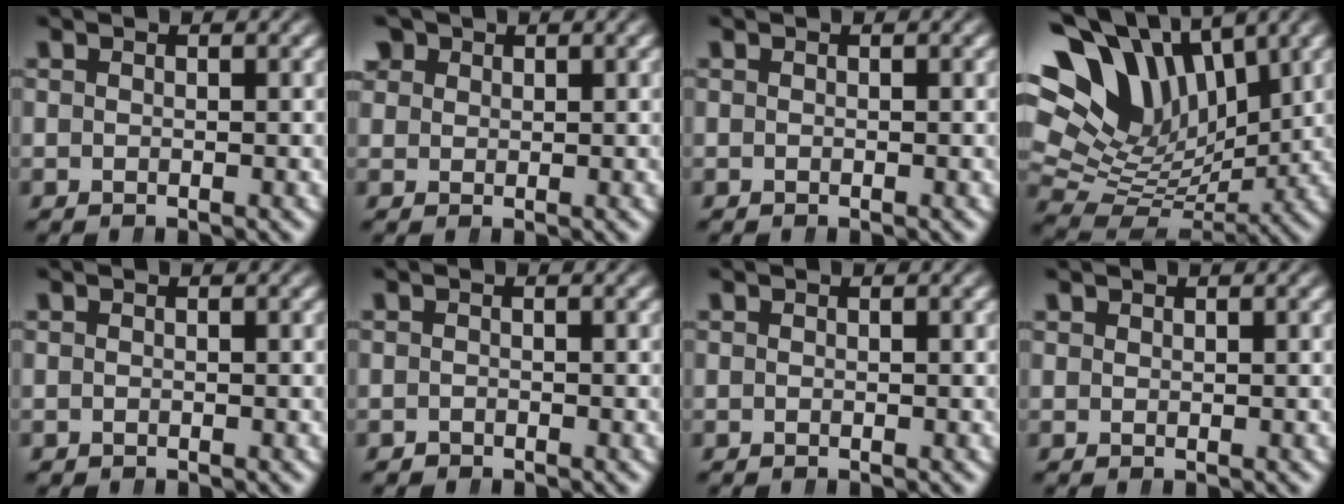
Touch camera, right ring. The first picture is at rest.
{"total": 1.9, "force": [1.5, 1.0, 0.5], "torque": [-0.005, -0.004, 0.035]}
{"total": 0.0}
{"total": 14.2, "force": [4.5, 10.4, 8.5], "torque": [-0.155, -0.001, 0.065]}
{"total": 0.0}
{"total": 0.5, "force": [-0.4, -0.2, -0.3], "torque": [0.006, -0.008, -0.002]}
{"total": 0.0}
{"total": 0.7, "force": [0.5, -0.3, -0.2], "torque": [0.010, -0.007, 0.016]}